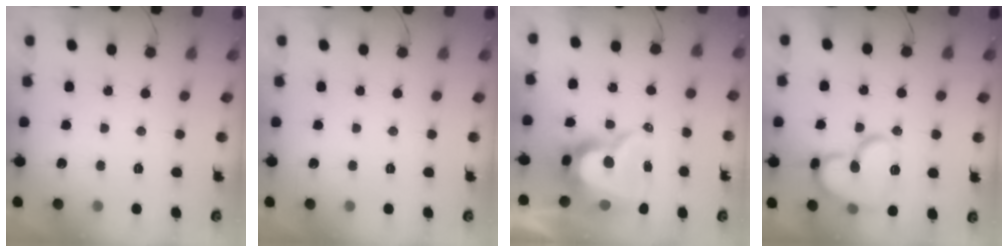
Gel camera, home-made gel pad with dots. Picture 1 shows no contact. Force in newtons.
{"total": 0.0}
{"total": 14.5, "press": 14.4, "slide": 0.9}
{"total": 17.3, "press": 17.3, "slide": 1.5}